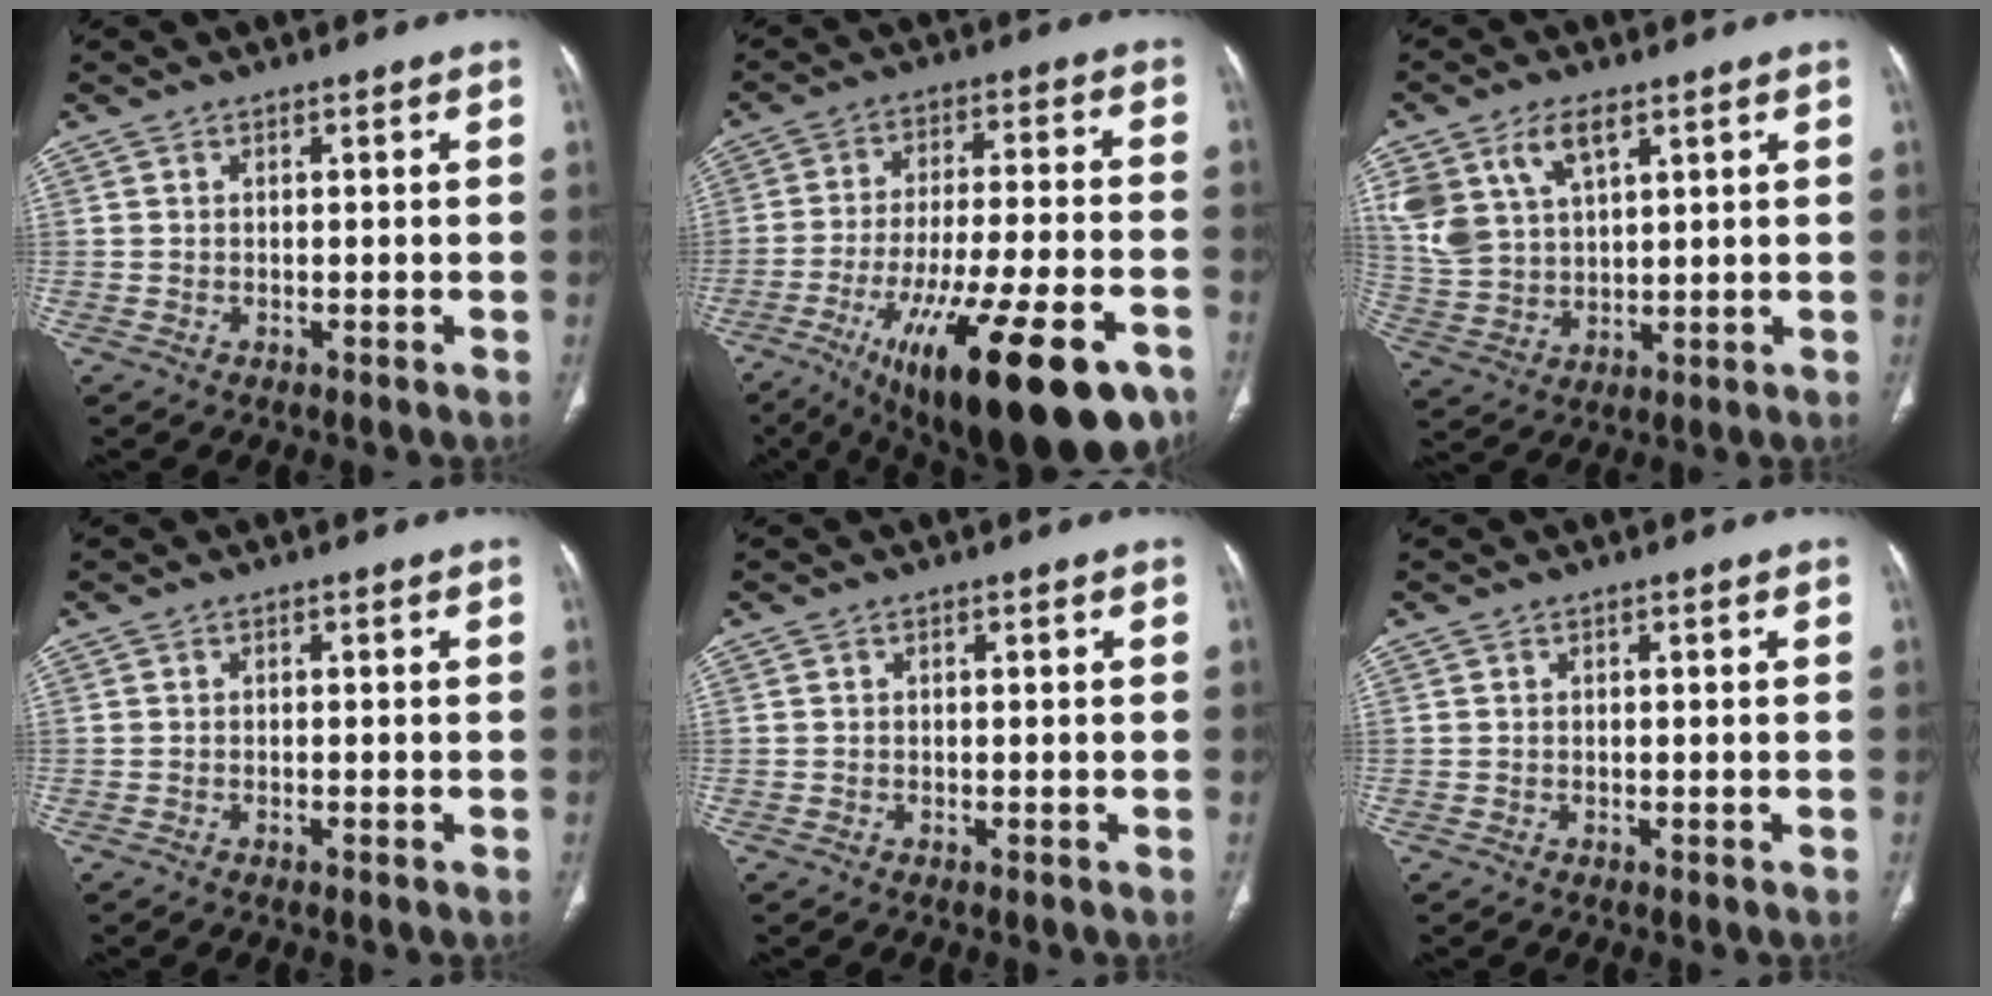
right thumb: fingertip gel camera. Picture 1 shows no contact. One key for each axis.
{"total": 27.4, "fx": -14.4, "fy": 8.2, "fz": 21.8, "tx": -0.308, "ty": 0.033, "tz": -0.215}
{"total": 11.6, "fx": 5.9, "fy": 6.4, "fz": 7.7, "tx": -0.154, "ty": -0.011, "tz": 0.126}
{"total": 0.5, "fx": -0.3, "fy": 0.0, "fz": 0.4, "tx": -0.011, "ty": 0.000, "tz": -0.004}
{"total": 0.0}
{"total": 0.0}